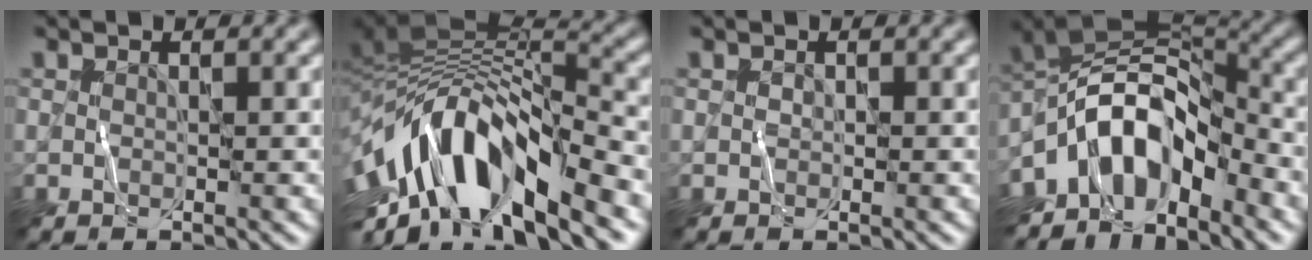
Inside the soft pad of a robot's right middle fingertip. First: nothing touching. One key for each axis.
{"total": 12.7, "fx": -4.6, "fy": 5.4, "fz": 10.6, "tx": -0.180, "ty": 0.008, "tz": -0.079}
{"total": 0.0}
{"total": 8.5, "fx": -4.8, "fy": 4.5, "fz": 5.4, "tx": -0.072, "ty": 0.013, "tz": -0.103}